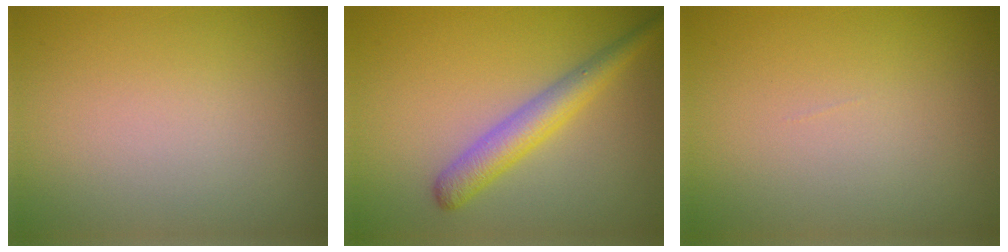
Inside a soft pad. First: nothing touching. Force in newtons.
{"total": 2.8, "press": 2.8, "slide": 0.2}
{"total": 0.0}